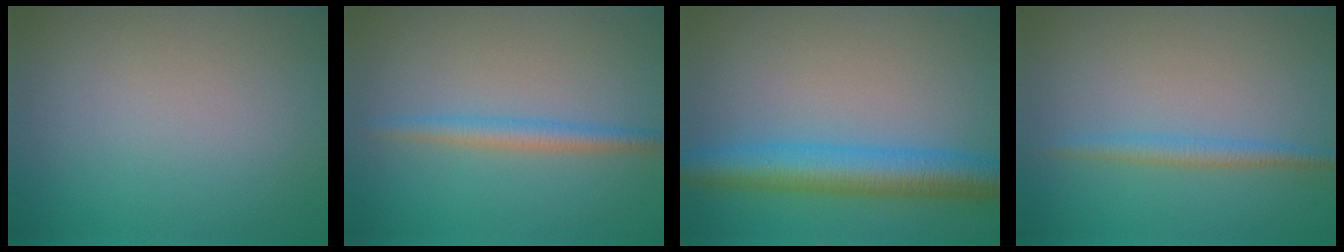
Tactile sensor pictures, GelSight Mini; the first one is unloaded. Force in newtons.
{"total": 2.2, "press": 2.2, "slide": 0.1}
{"total": 6.0, "press": 6.0, "slide": 0.0}
{"total": 1.9, "press": 1.9, "slide": 0.0}